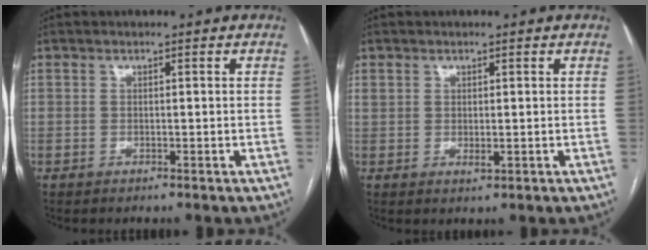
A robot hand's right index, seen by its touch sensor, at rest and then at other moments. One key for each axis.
{"total": 1.6, "fx": 0.3, "fy": 0.9, "fz": 1.3, "tx": -0.028, "ty": -0.003, "tz": 0.012}